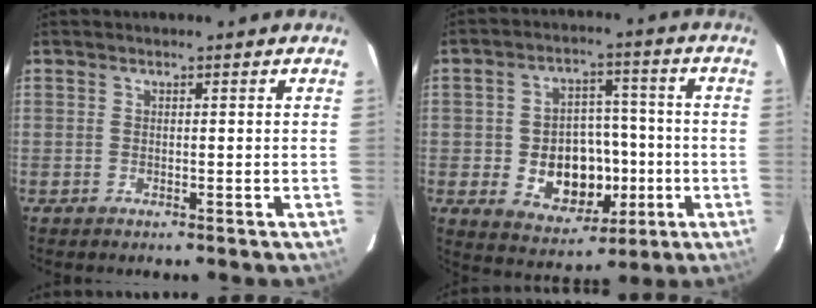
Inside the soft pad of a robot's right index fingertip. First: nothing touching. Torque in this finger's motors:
{"motor_torque": [0.32, -0.03, 0.15, 0.04]}